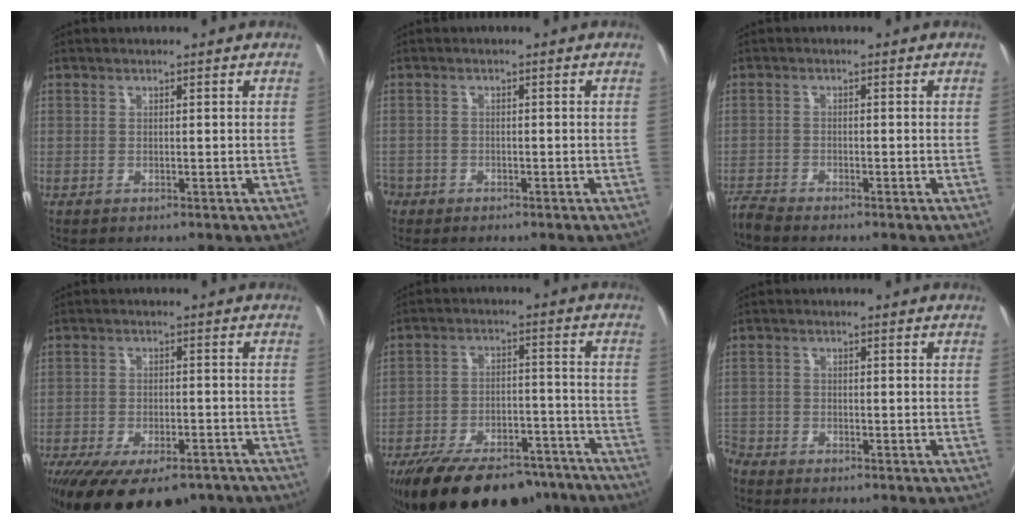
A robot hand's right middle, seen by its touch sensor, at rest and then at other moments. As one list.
[{"total": 3.1, "force": [-2.0, 2.3, 0.4], "torque": [-0.025, 0.003, -0.040]}, {"total": 3.2, "force": [-3.2, 0.2, 0.4], "torque": [-0.021, -0.015, -0.069]}, {"total": 19.5, "force": [-14.1, 7.8, 11.0], "torque": [-0.219, -0.043, -0.202]}, {"total": 24.3, "force": [-19.6, 9.3, 10.8], "torque": [-0.207, 0.001, -0.269]}, {"total": 5.4, "force": [-4.3, 3.1, 1.1], "torque": [-0.055, -0.007, -0.084]}]